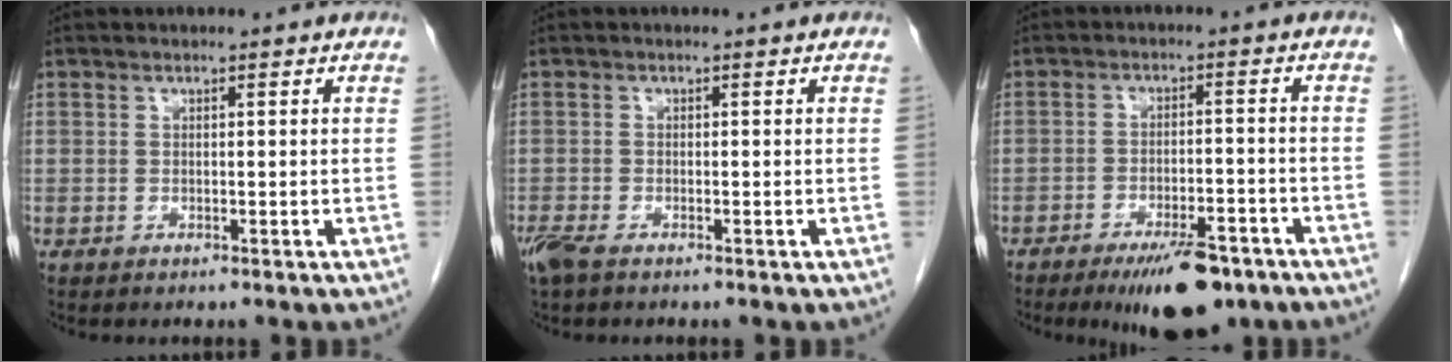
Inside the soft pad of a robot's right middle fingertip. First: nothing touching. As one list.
[{"total": 2.7, "force": [-2.0, 0.8, 1.7], "torque": [-0.045, -0.009, -0.037]}, {"total": 9.5, "force": [-6.7, 2.8, 6.2], "torque": [-0.095, -0.009, -0.101]}]